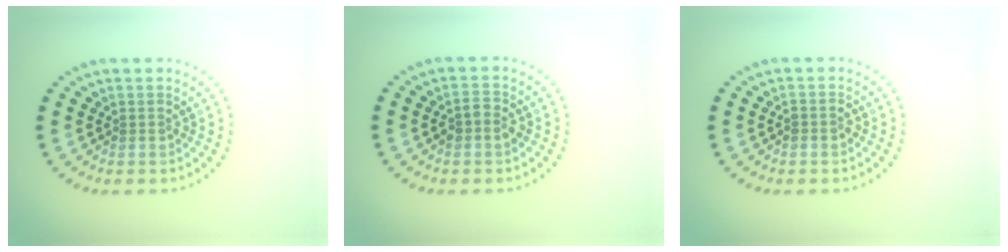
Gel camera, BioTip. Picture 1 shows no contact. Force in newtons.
{"total": 1.7, "press": 1.7, "slide": 0.3}
{"total": 1.1, "press": 1.0, "slide": 0.4}